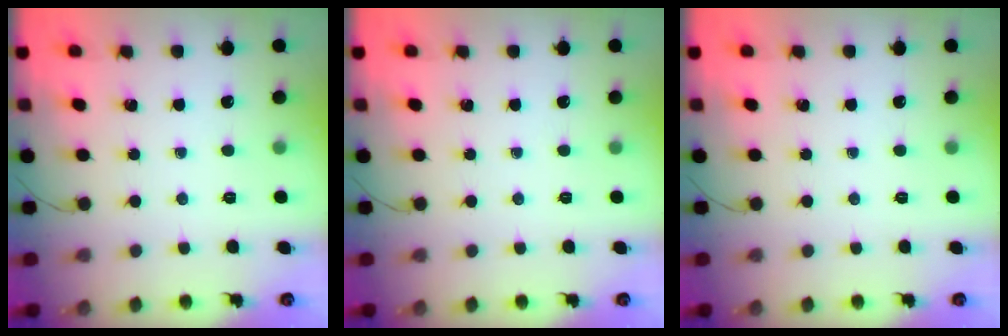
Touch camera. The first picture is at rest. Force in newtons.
{"total": 0.0}
{"total": 0.0}